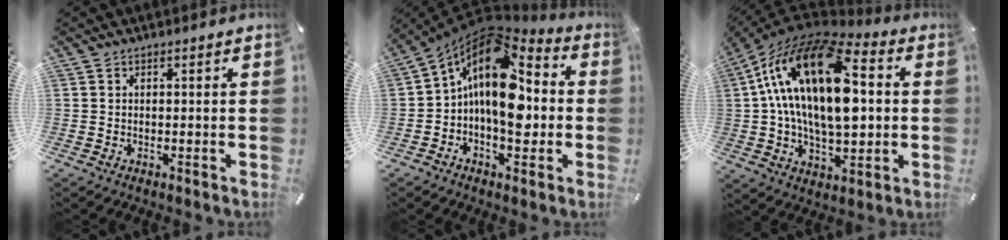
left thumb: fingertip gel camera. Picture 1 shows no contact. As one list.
[{"total": 17.2, "force": [1.3, 10.6, 13.5], "torque": [-0.239, -0.024, 0.015]}, {"total": 27.4, "force": [3.8, 15.5, 22.3], "torque": [-0.420, -0.004, 0.062]}]